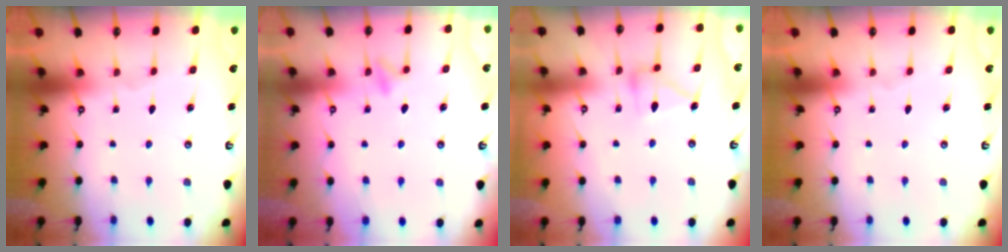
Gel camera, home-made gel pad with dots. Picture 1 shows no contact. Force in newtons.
{"total": 6.3, "press": 6.1, "slide": 1.4}
{"total": 10.4, "press": 10.4, "slide": 0.6}
{"total": 0.0}